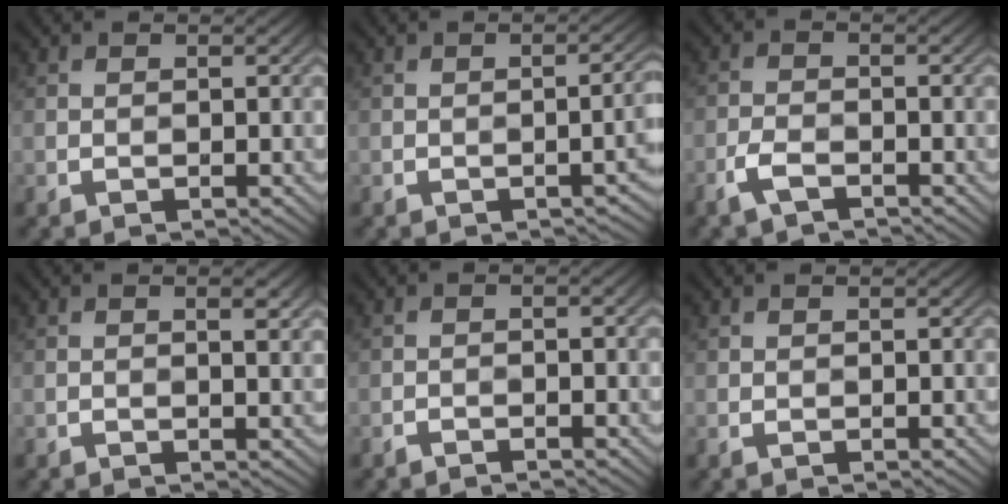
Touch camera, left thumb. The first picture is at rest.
{"total": 4.1, "force": [-1.9, 1.2, 3.4], "torque": [-0.026, 0.006, -0.018]}
{"total": 3.2, "force": [-1.6, 1.4, 2.4], "torque": [-0.051, -0.004, -0.038]}
{"total": 1.7, "force": [1.2, 0.3, 1.3], "torque": [-0.002, 0.008, 0.012]}
{"total": 1.4, "force": [-0.9, 0.1, 1.0], "torque": [-0.012, 0.008, -0.017]}
{"total": 0.6, "force": [-0.5, 0.3, 0.1], "torque": [-0.002, -0.001, -0.008]}